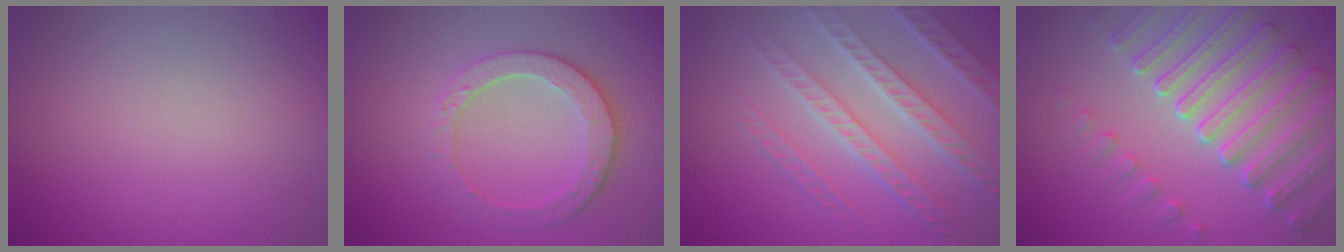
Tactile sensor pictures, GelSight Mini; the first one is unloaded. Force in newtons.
{"total": 4.7, "press": 3.3, "slide": 3.3}
{"total": 6.1, "press": 4.9, "slide": 3.5}
{"total": 7.3, "press": 5.5, "slide": 4.8}